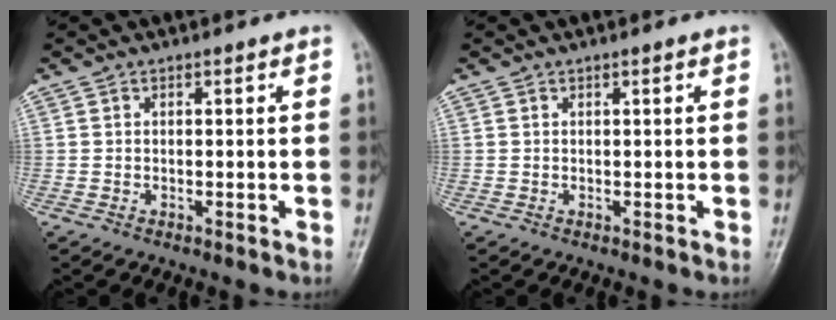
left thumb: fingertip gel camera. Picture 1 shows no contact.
{"total": 0.0}